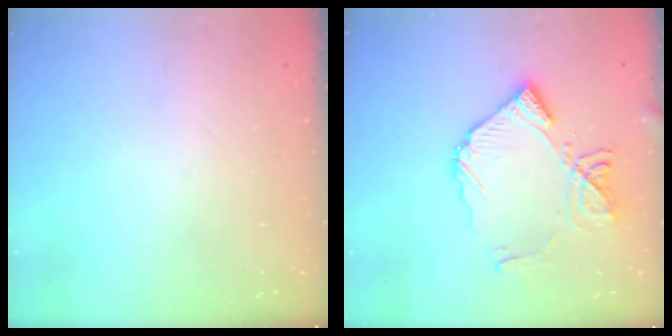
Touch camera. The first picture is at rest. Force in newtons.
{"total": 15.1, "press": 14.9, "slide": 1.9}